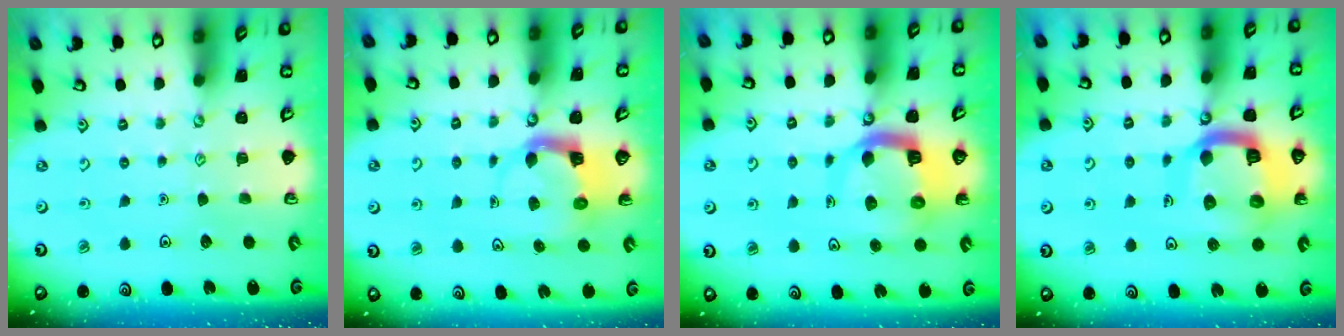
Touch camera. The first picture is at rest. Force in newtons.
{"total": 3.7, "press": 3.6, "slide": 0.7}
{"total": 10.4, "press": 10.3, "slide": 1.2}
{"total": 15.8, "press": 15.7, "slide": 1.9}